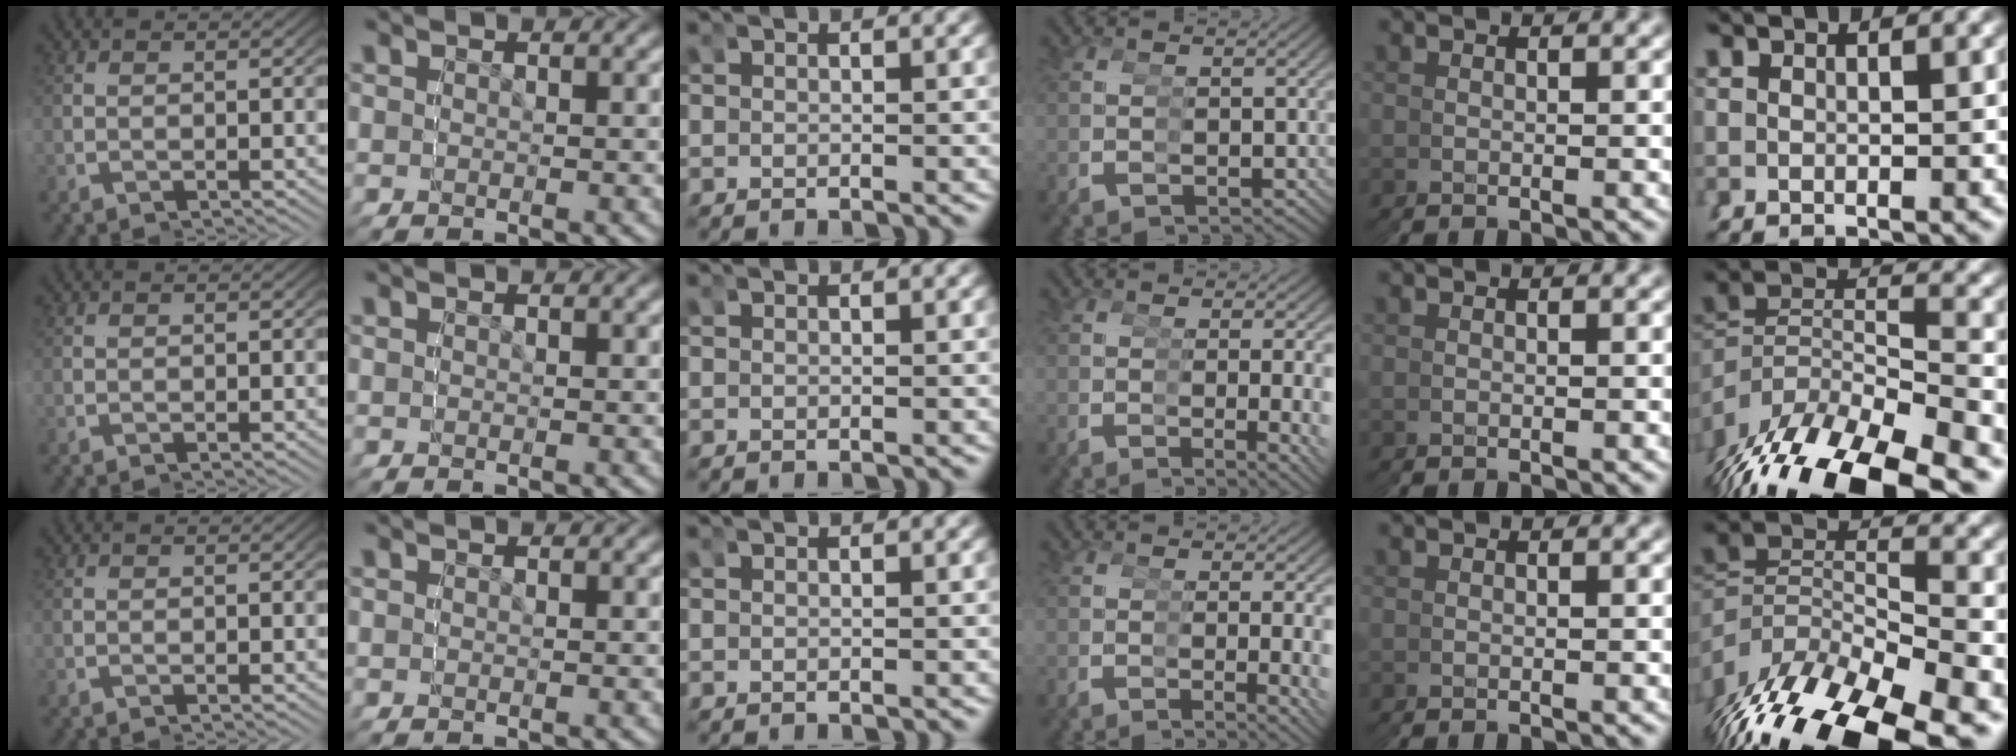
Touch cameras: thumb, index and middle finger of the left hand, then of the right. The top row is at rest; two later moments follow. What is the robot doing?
{"motion": "grasp_and_lifting", "object": "condiment"}